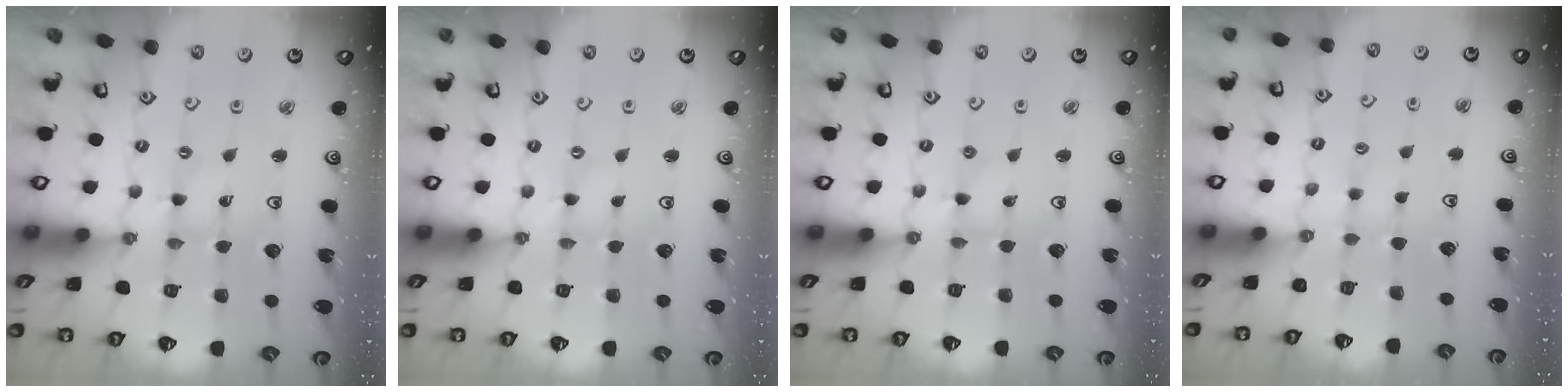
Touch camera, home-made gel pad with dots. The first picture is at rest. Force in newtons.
{"total": 0.0}
{"total": 0.0}
{"total": 2.0, "press": 1.9, "slide": 0.4}